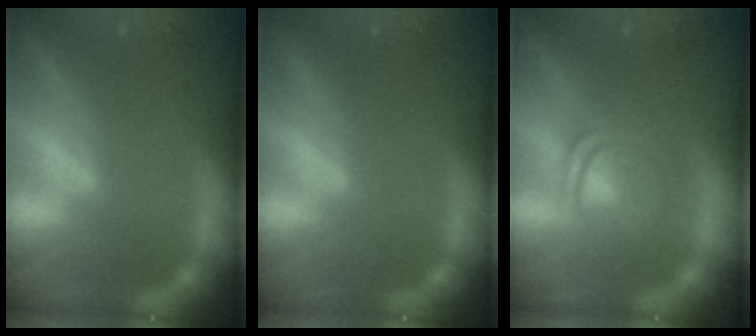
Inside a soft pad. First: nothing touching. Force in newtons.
{"total": 0.0}
{"total": 5.0}